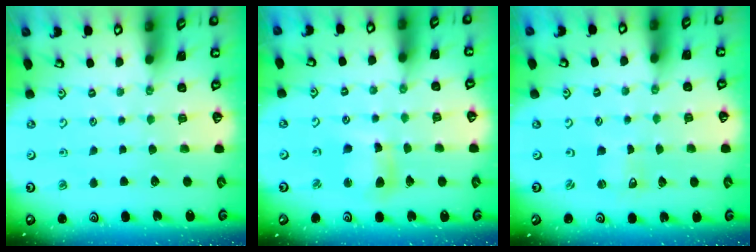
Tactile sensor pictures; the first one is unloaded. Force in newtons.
{"total": 8.4, "press": 8.3, "slide": 1.3}
{"total": 0.0}